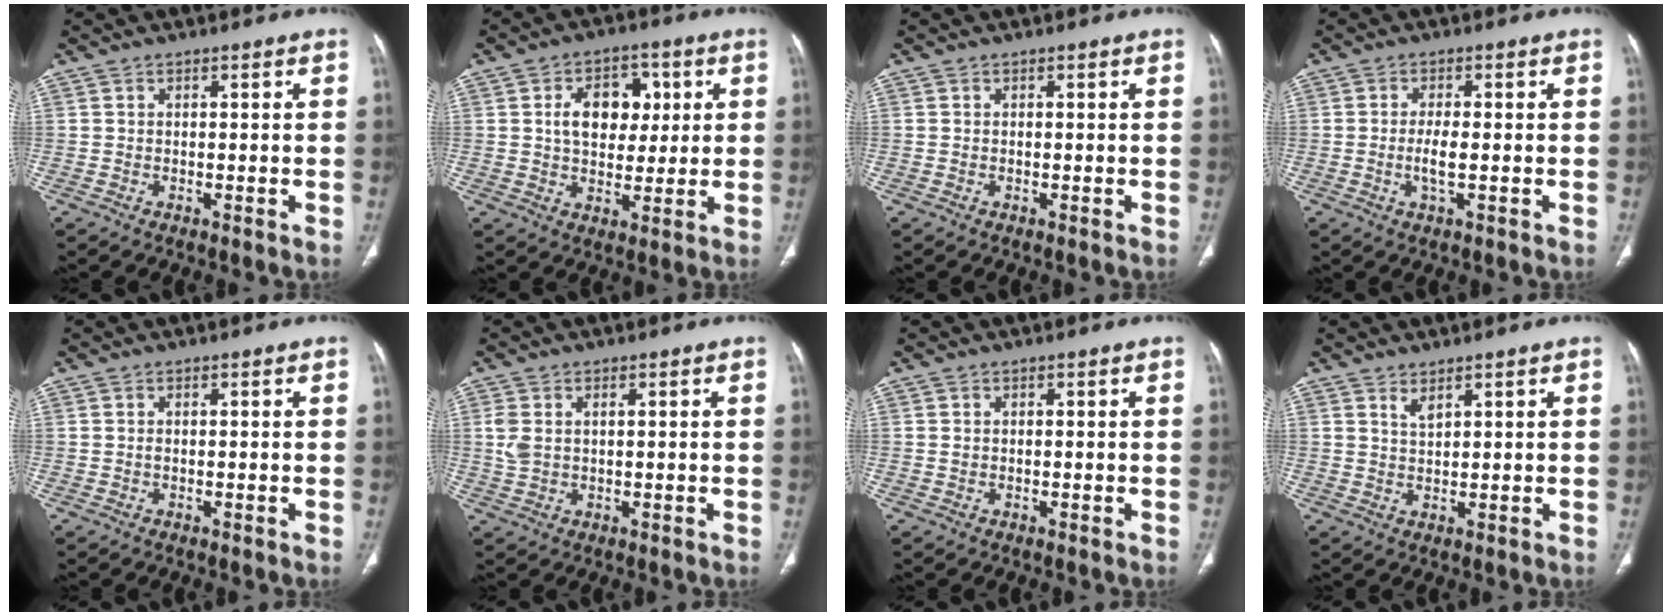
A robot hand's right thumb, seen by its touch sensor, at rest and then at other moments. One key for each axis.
{"total": 10.4, "fx": 2.3, "fy": 7.2, "fz": 7.2, "tx": -0.071, "ty": 0.001, "tz": 0.037}
{"total": 0.0}
{"total": 3.4, "fx": -0.5, "fy": 1.0, "fz": 3.3, "tx": -0.070, "ty": -0.004, "tz": -0.011}
{"total": 0.0}
{"total": 4.1, "fx": 0.7, "fy": 2.5, "fz": 3.1, "tx": -0.083, "ty": 0.008, "tz": 0.020}
{"total": 0.6, "fx": 0.1, "fy": 0.5, "fz": 0.3, "tx": -0.002, "ty": 0.002, "tz": 0.002}
{"total": 2.1, "fx": 1.6, "fy": 0.6, "fz": 1.2, "tx": -0.019, "ty": -0.012, "tz": 0.034}